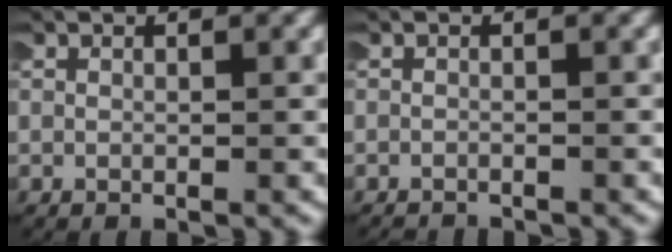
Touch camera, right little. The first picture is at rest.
{"total": 1.4, "force": [-1.4, 0.0, -0.2], "torque": [-0.006, -0.009, -0.019]}